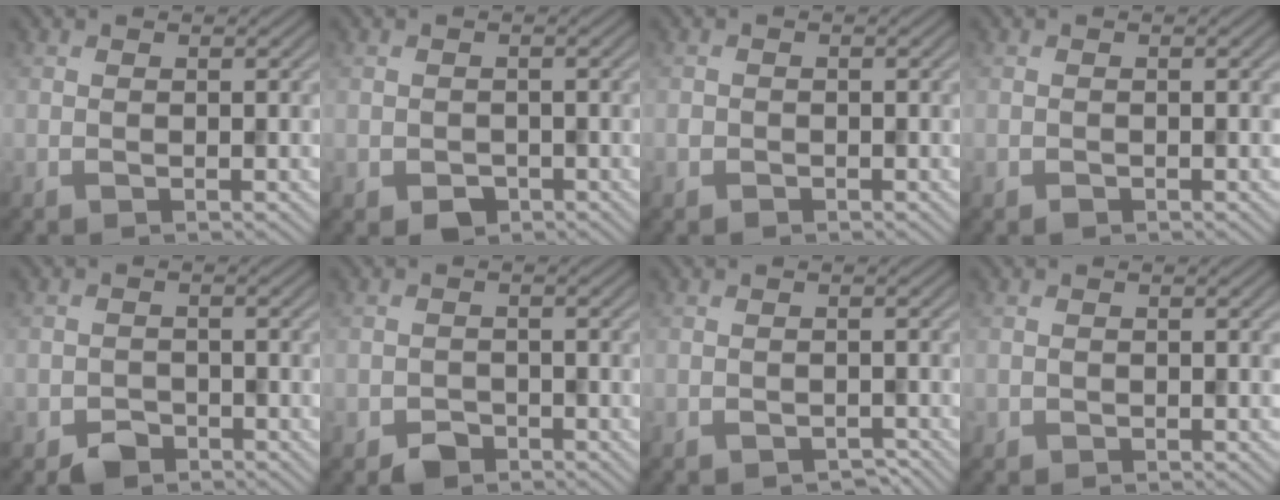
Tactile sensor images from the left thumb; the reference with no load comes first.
{"total": 2.0, "force": [-1.0, 1.5, 0.8], "torque": [-0.012, -0.009, -0.019]}
{"total": 1.0, "force": [-0.5, 0.8, 0.1], "torque": [0.003, -0.003, -0.014]}
{"total": 0.6, "force": [-0.4, 0.4, 0.1], "torque": [0.000, -0.004, -0.007]}
{"total": 2.5, "force": [-1.9, 1.6, 0.7], "torque": [-0.008, -0.003, -0.041]}
{"total": 2.3, "force": [-1.7, 1.4, 0.7], "torque": [-0.008, -0.001, -0.037]}
{"total": 1.3, "force": [-1.1, 0.6, 0.4], "torque": [-0.005, -0.003, -0.018]}
{"total": 0.7, "force": [-0.2, 0.6, 0.1], "torque": [0.002, -0.005, -0.007]}